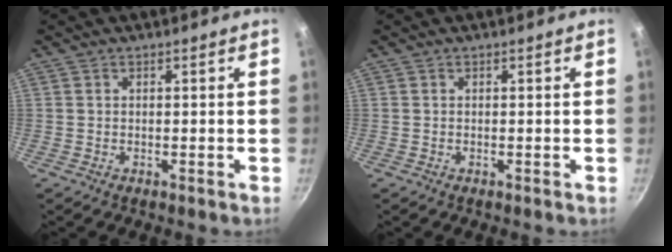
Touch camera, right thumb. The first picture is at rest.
{"total": 0.0}